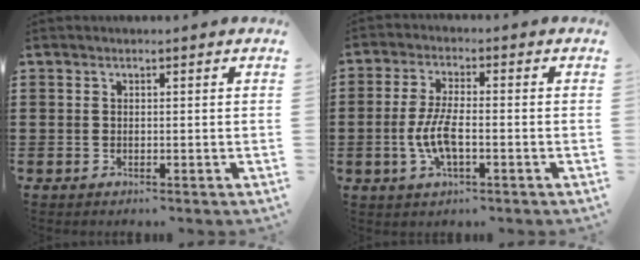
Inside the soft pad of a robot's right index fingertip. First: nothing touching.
{"total": 6.2, "force": [-1.5, 2.0, 5.6], "torque": [-0.130, -0.007, -0.036]}